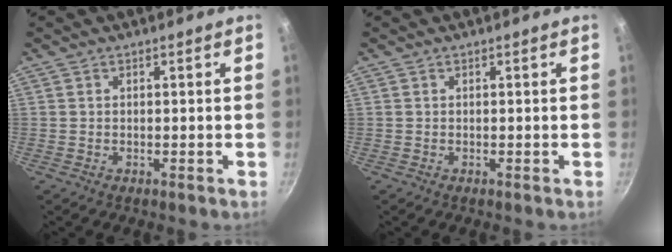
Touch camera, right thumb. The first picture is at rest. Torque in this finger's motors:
{"motor_torque": [-0.10, 0.10, 0.00, 0.00, 0.00]}